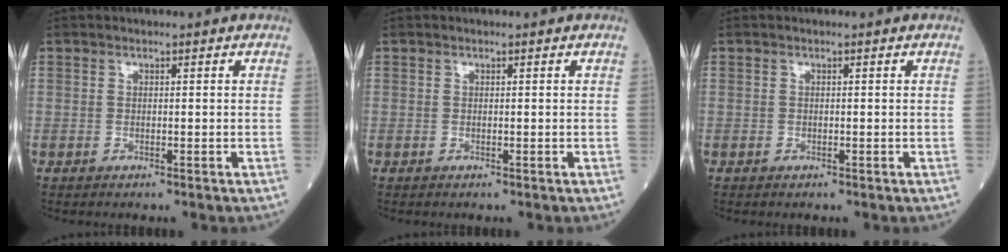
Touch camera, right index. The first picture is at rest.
{"total": 0.0}
{"total": 0.0}